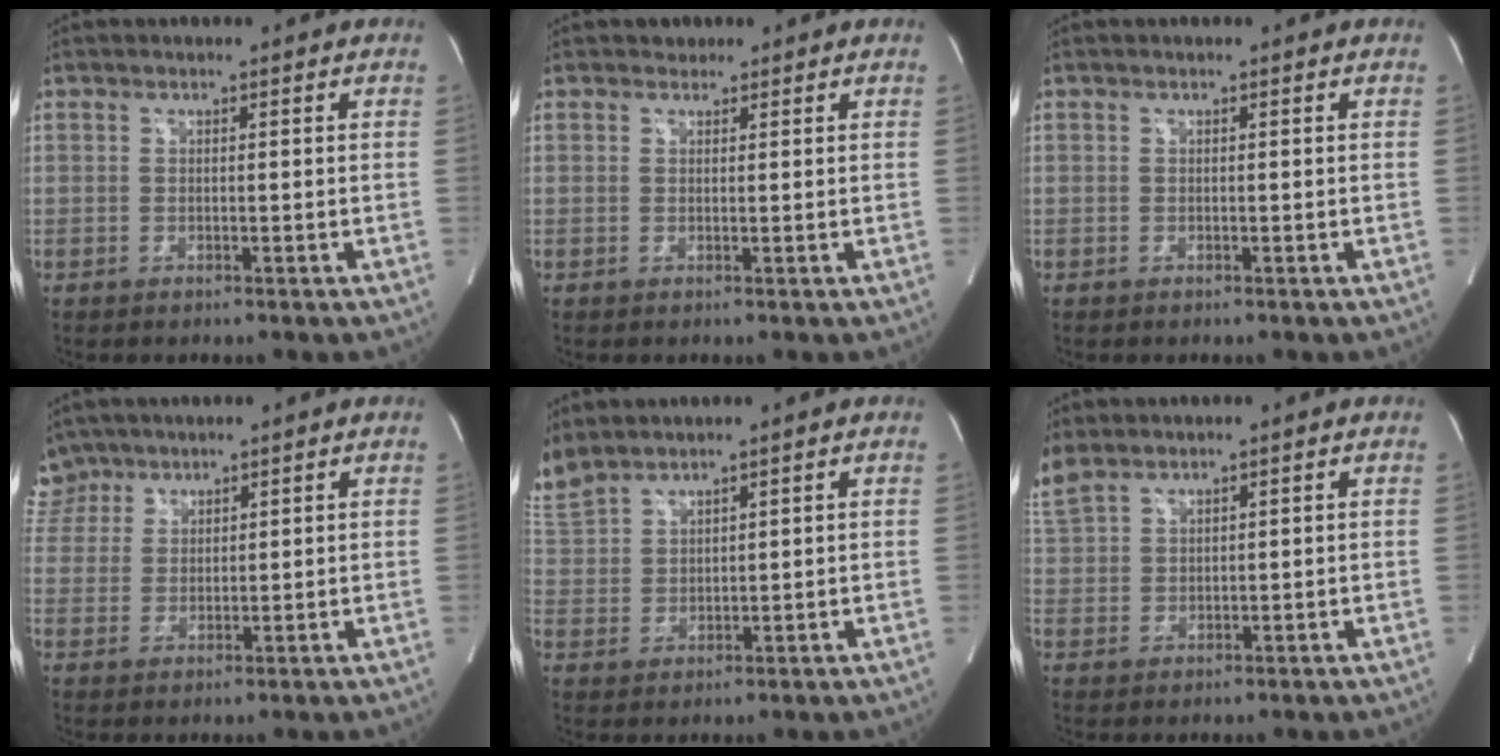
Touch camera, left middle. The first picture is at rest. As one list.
[{"total": 1.1, "force": [0.9, 0.7, 0.0], "torque": [0.001, 0.002, 0.010]}, {"total": 0.0}, {"total": 6.3, "force": [5.2, 3.4, -0.4], "torque": [0.013, 0.009, 0.107]}, {"total": 8.5, "force": [7.7, 2.4, 2.5], "torque": [-0.086, 0.013, 0.173]}, {"total": 5.6, "force": [4.9, 1.7, 2.0], "torque": [-0.067, 0.018, 0.116]}]